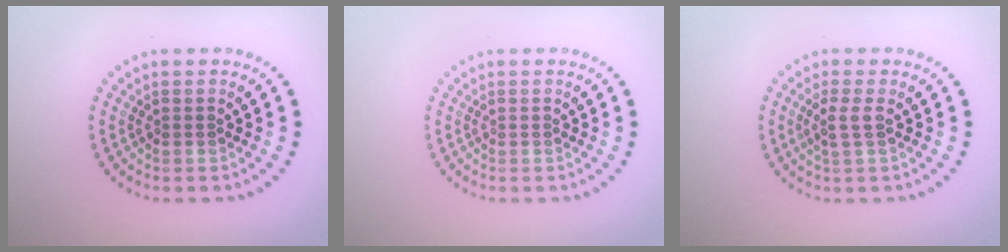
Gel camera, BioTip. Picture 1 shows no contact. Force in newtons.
{"total": 0.0}
{"total": 1.5, "press": 1.3, "slide": 0.6}